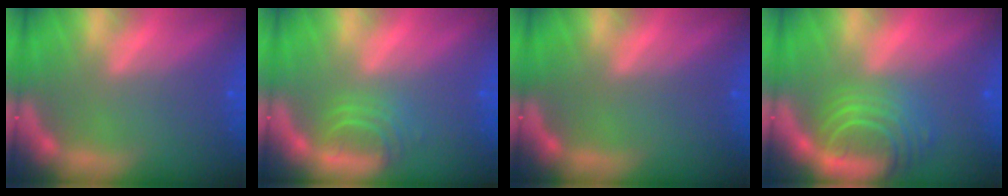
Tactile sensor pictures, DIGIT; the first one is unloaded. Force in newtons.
{"total": 2.9}
{"total": 0.0}
{"total": 7.0}